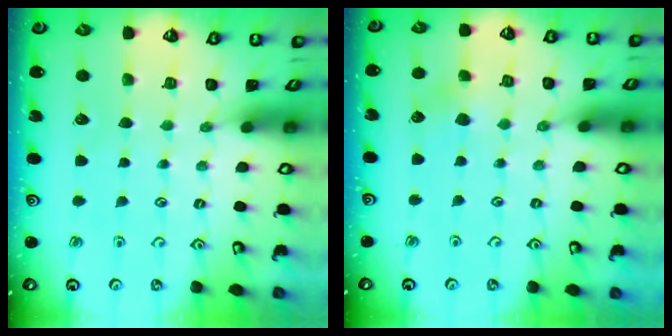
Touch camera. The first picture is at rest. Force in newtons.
{"total": 3.4, "press": 3.4, "slide": 0.3}